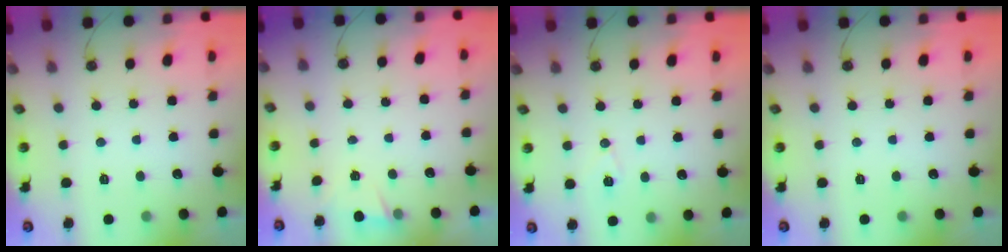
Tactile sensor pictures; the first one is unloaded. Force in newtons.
{"total": 1.5, "press": 0.9, "slide": 1.2}
{"total": 6.6, "press": 6.5, "slide": 1.1}
{"total": 0.0}